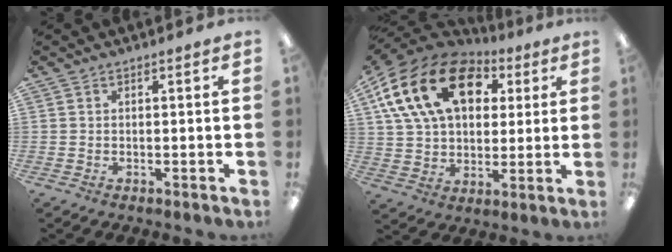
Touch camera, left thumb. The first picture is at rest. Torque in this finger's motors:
{"motor_torque": [2.33, 2.50, 1.48, -1.29, 0.60]}